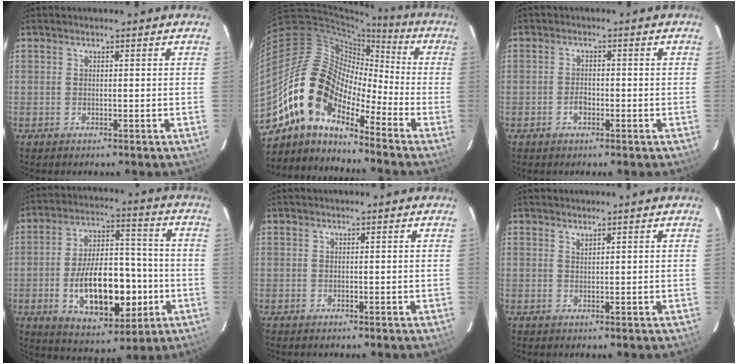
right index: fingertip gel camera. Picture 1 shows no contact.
{"total": 14.5, "force": [-9.8, 6.7, 8.4], "torque": [-0.137, 0.008, -0.203]}
{"total": 2.2, "force": [-1.1, 1.5, 1.2], "torque": [-0.023, 0.004, -0.020]}
{"total": 18.8, "force": [-4.7, 9.7, 15.4], "torque": [-0.277, 0.013, -0.054]}
{"total": 0.0}
{"total": 0.8, "force": [0.7, 0.0, 0.3], "torque": [-0.003, 0.000, 0.013]}